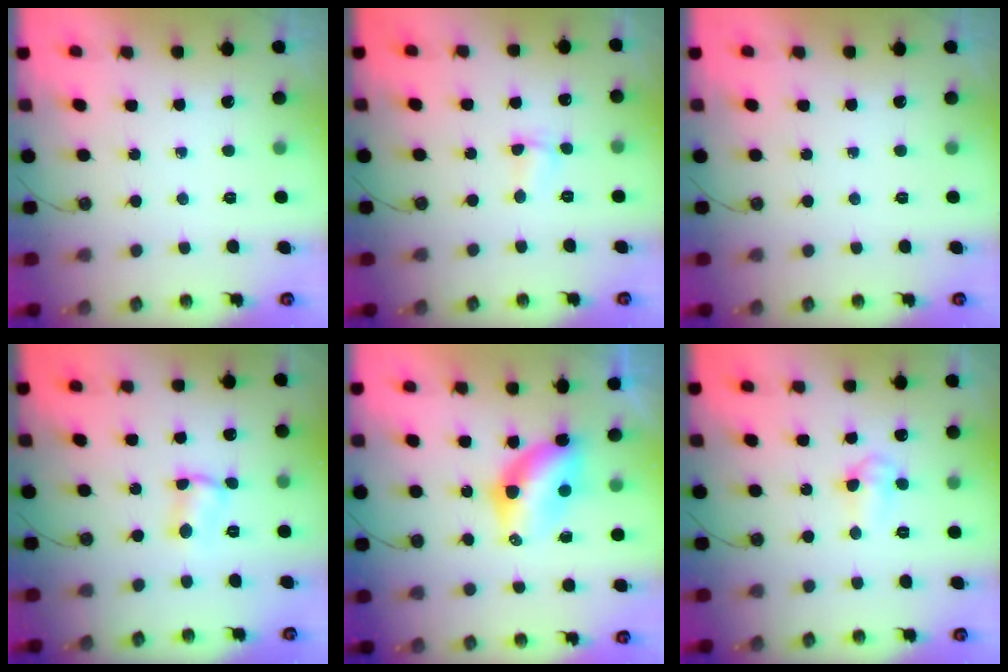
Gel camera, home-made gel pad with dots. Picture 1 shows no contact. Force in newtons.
{"total": 2.4, "press": 2.4, "slide": 0.6}
{"total": 0.0}
{"total": 2.6, "press": 2.6, "slide": 0.2}
{"total": 6.7, "press": 6.7, "slide": 0.6}
{"total": 5.3, "press": 5.1, "slide": 1.5}